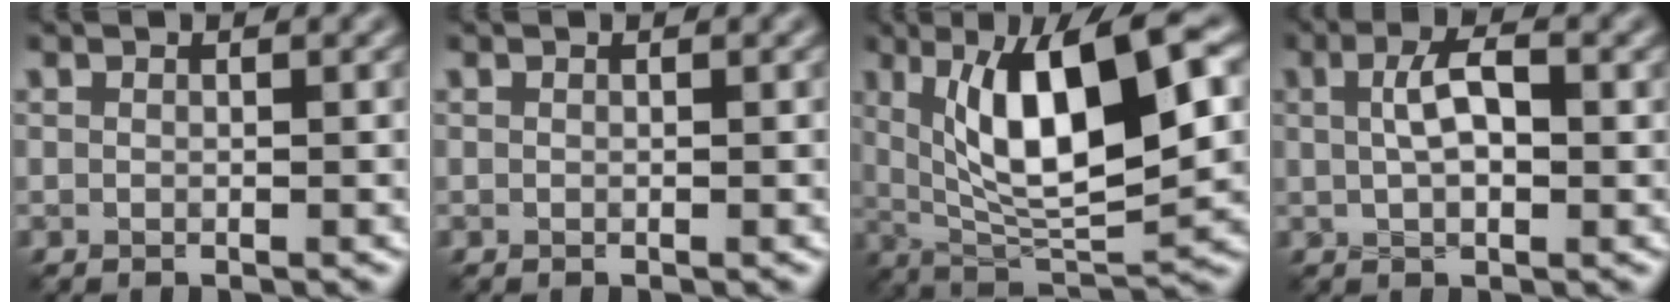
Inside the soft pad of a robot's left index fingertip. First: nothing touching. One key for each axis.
{"total": 0.0}
{"total": 11.3, "fx": 3.0, "fy": 3.4, "fz": 10.4, "tx": -0.161, "ty": -0.001, "tz": 0.055}
{"total": 3.9, "fx": 0.8, "fy": 1.6, "fz": 3.5, "tx": -0.070, "ty": 0.007, "tz": 0.014}